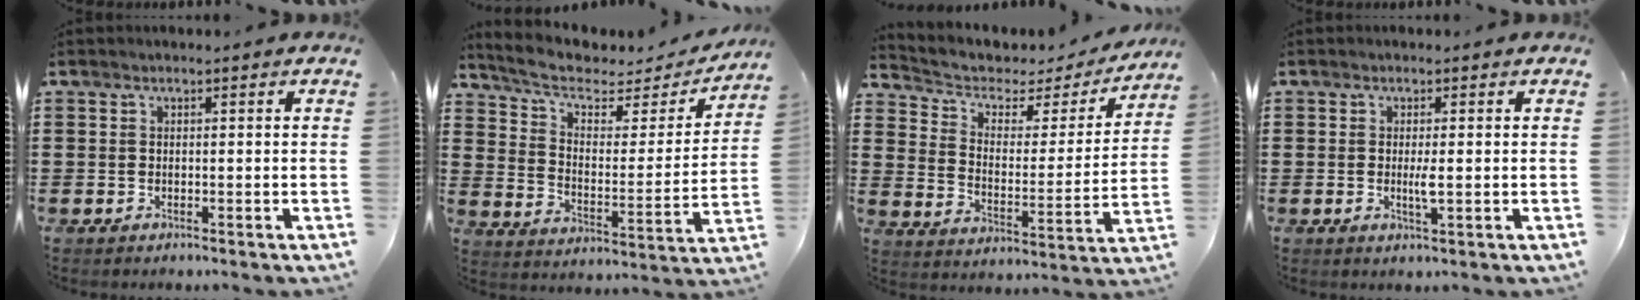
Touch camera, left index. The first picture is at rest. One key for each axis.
{"total": 5.9, "fx": 4.7, "fy": 2.0, "fz": 3.1, "tx": -0.083, "ty": -0.030, "tz": 0.078}
{"total": 3.7, "fx": 2.5, "fy": 2.3, "fz": 1.5, "tx": -0.048, "ty": -0.015, "tz": 0.035}
{"total": 2.1, "fx": 0.0, "fy": 0.1, "fz": 2.1, "tx": -0.039, "ty": -0.005, "tz": -0.001}